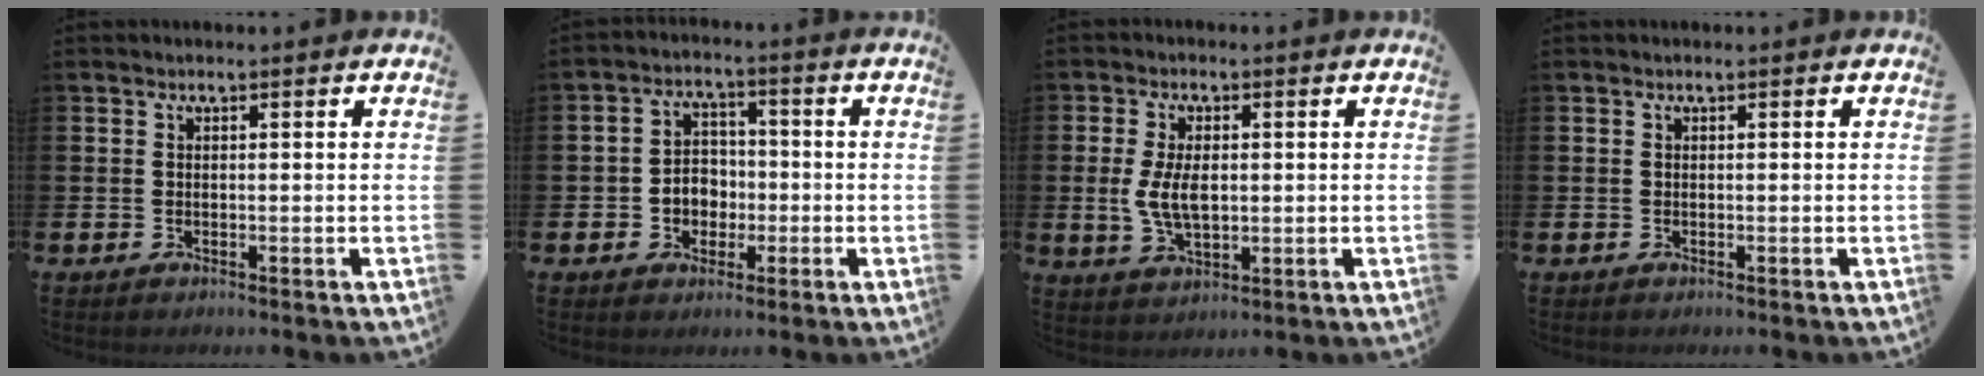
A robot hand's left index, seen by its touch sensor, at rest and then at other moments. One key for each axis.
{"total": 4.0, "fx": -0.8, "fy": 3.6, "fz": 1.4, "tx": -0.024, "ty": 0.001, "tz": -0.024}
{"total": 5.7, "fx": 0.3, "fy": 3.1, "fz": 4.8, "tx": -0.084, "ty": 0.002, "tz": 0.000}
{"total": 0.0}